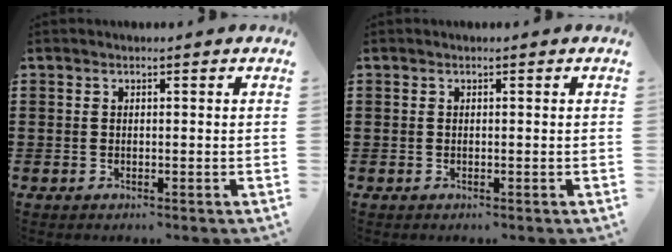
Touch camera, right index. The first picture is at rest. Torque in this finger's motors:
{"motor_torque": [-0.17, 0.12, 0.01, -0.01]}